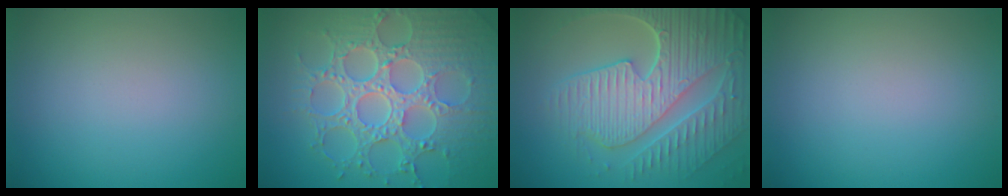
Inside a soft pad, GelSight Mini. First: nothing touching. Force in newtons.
{"total": 8.8, "press": 6.6, "slide": 5.9}
{"total": 8.9, "press": 6.4, "slide": 6.2}
{"total": 0.0}